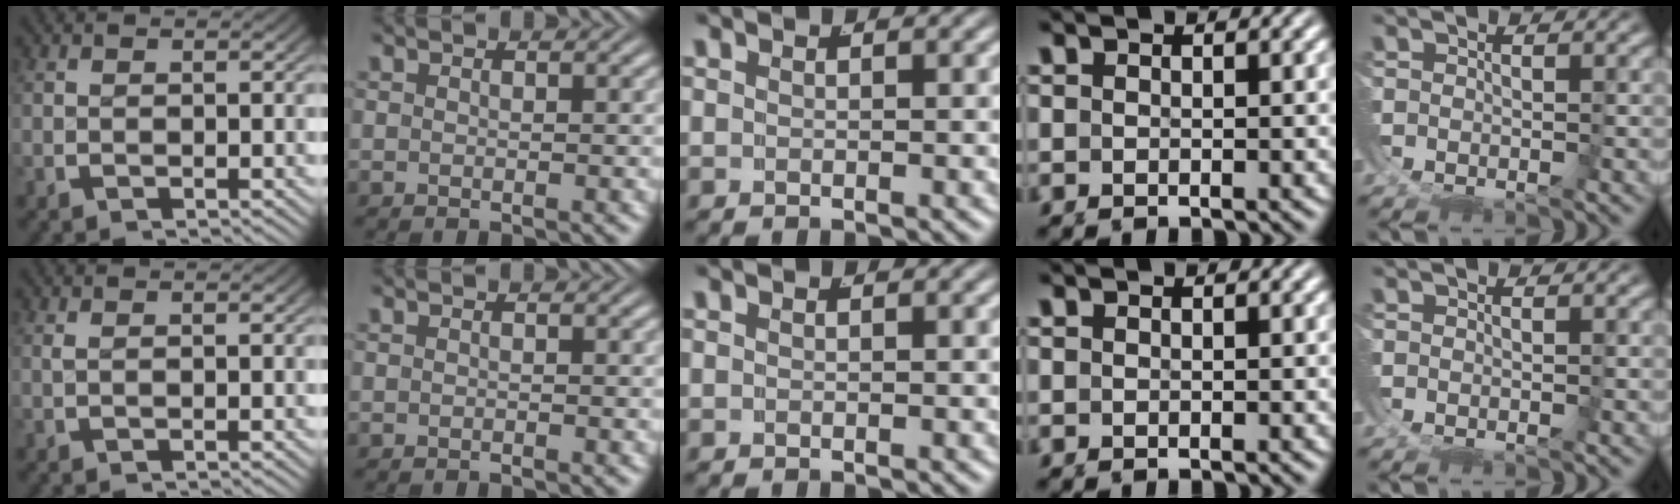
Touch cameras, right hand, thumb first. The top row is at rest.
{"thumb": {"total": 0.5, "force": [0.1, 0.1, 0.5], "torque": [-0.013, 0.000, 0.003]}, "index": {"total": 0.7, "force": [-0.3, -0.5, -0.2], "torque": [0.006, -0.003, -0.001]}}